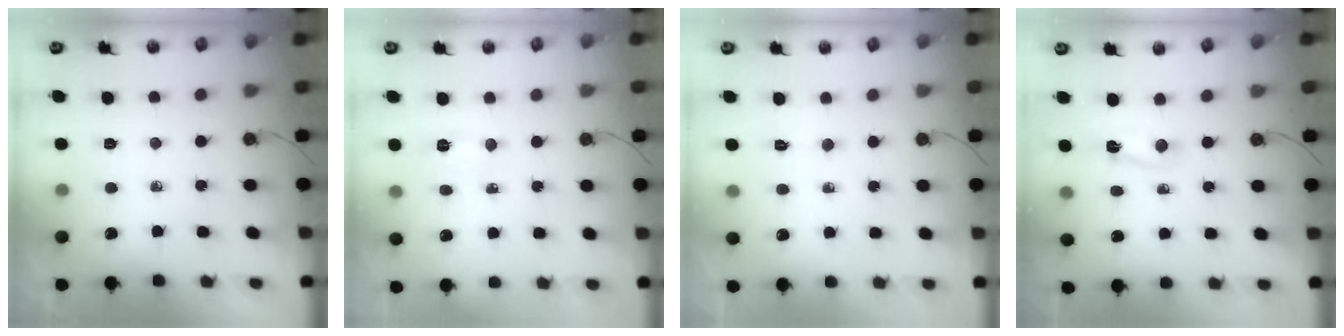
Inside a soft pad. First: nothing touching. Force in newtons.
{"total": 4.8, "press": 4.7, "slide": 0.7}
{"total": 3.9, "press": 3.9, "slide": 0.6}
{"total": 2.4, "press": 2.4, "slide": 0.6}